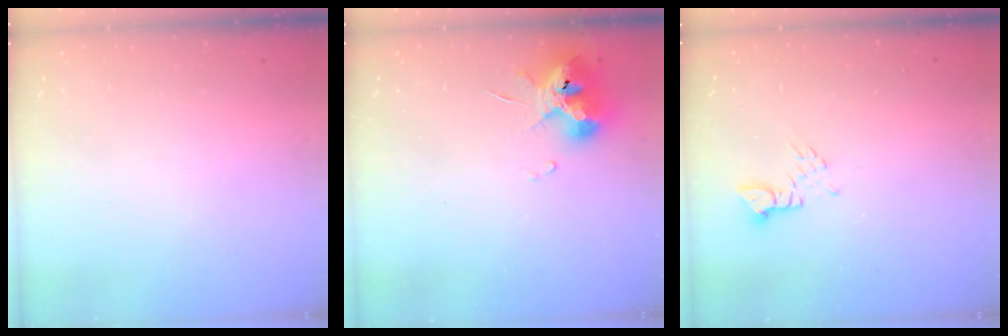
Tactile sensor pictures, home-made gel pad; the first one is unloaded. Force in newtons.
{"total": 11.2, "press": 11.2, "slide": 0.4}
{"total": 2.4, "press": 2.3, "slide": 0.3}